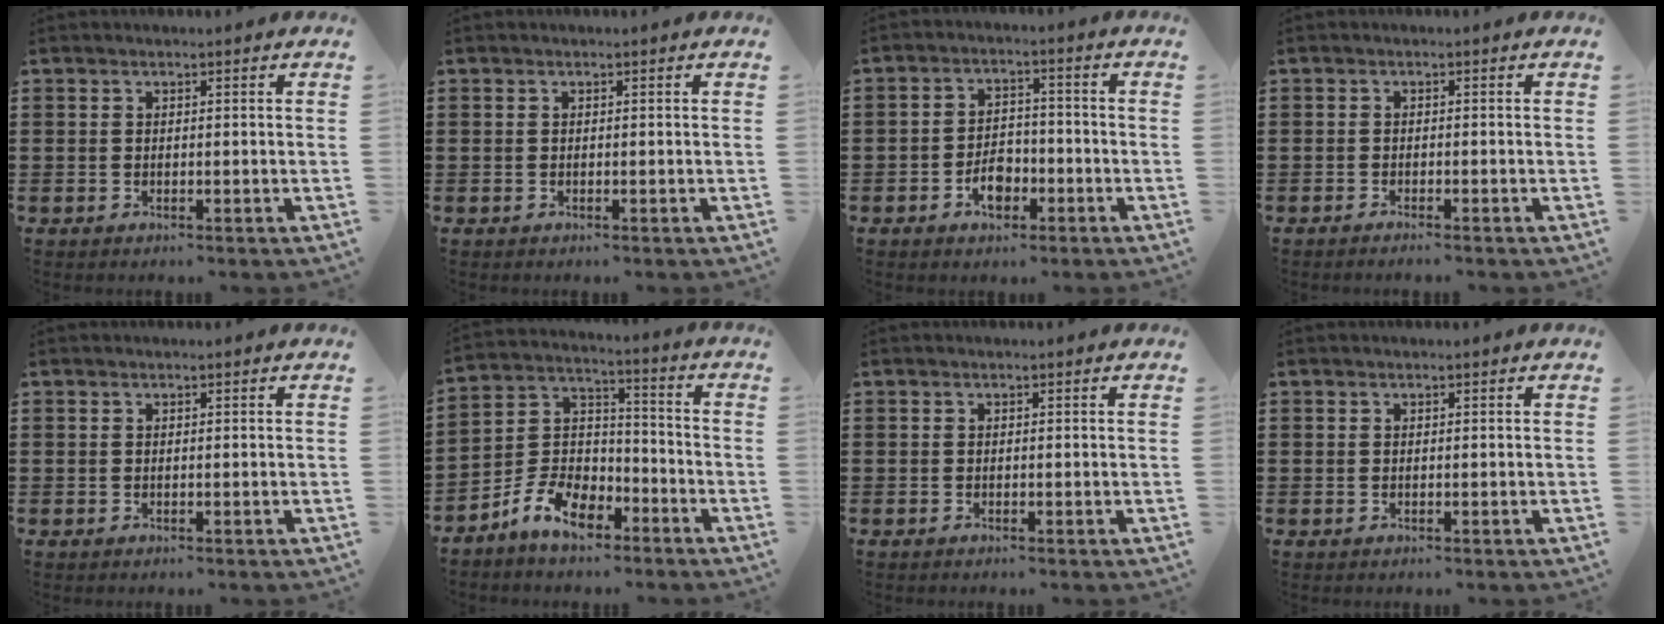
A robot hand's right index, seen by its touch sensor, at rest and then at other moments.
{"total": 0.0}
{"total": 4.8, "force": [-2.3, 2.9, 3.0], "torque": [-0.037, -0.001, -0.043]}
{"total": 0.9, "force": [-0.9, -0.1, 0.2], "torque": [-0.006, -0.002, -0.018]}
{"total": 0.0}
{"total": 8.9, "force": [-6.1, 4.9, 4.2], "torque": [-0.103, 0.018, -0.119]}
{"total": 0.0}
{"total": 0.0}